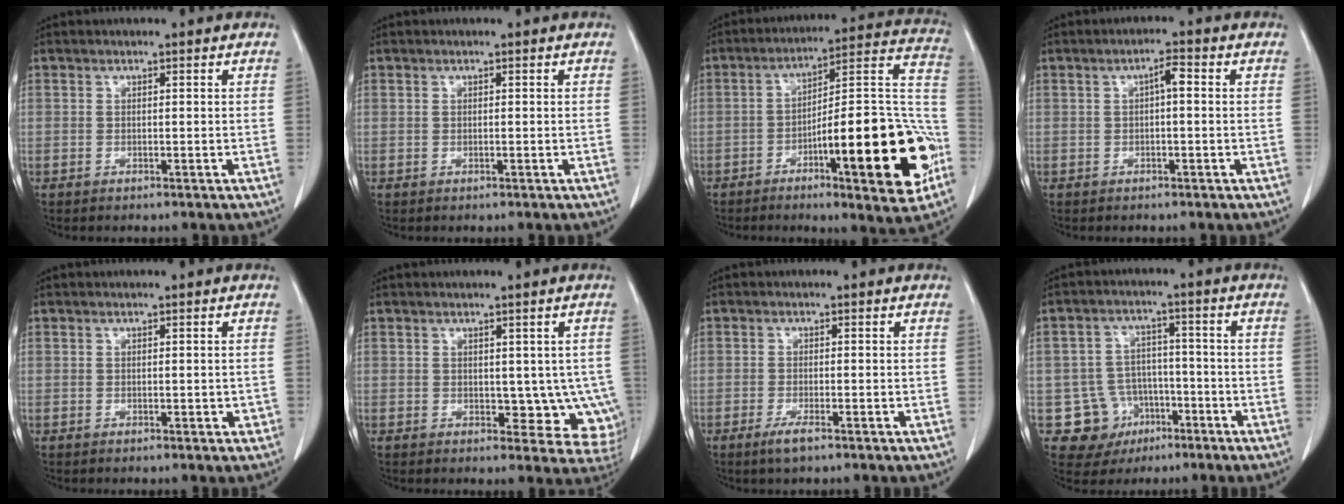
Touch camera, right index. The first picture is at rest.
{"total": 0.0}
{"total": 22.6, "force": [-7.7, 3.7, 21.0], "torque": [-0.245, 0.021, -0.103]}
{"total": 2.4, "force": [0.2, 0.5, 2.3], "torque": [-0.038, 0.006, 0.004]}
{"total": 1.0, "force": [-0.2, 0.6, 0.8], "torque": [-0.007, 0.003, 0.000]}
{"total": 7.2, "force": [-0.3, 4.7, 5.5], "torque": [-0.037, 0.003, 0.007]}
{"total": 2.4, "force": [-1.6, 0.3, 1.8], "torque": [-0.039, -0.004, -0.029]}
{"total": 8.7, "force": [-3.4, 7.9, 1.2], "torque": [-0.020, 0.015, -0.040]}